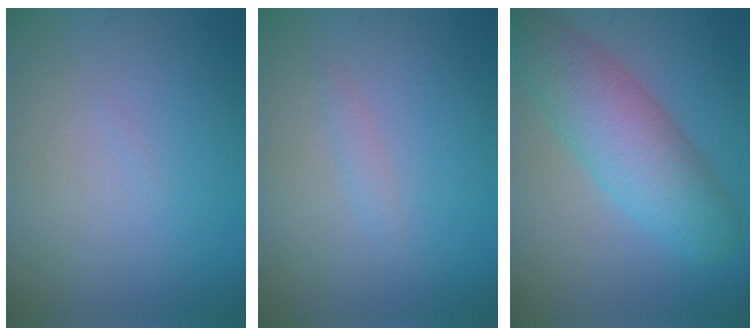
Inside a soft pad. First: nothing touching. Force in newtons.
{"total": 0.8, "press": 0.8, "slide": 0.0}
{"total": 7.6, "press": 7.6, "slide": 0.4}